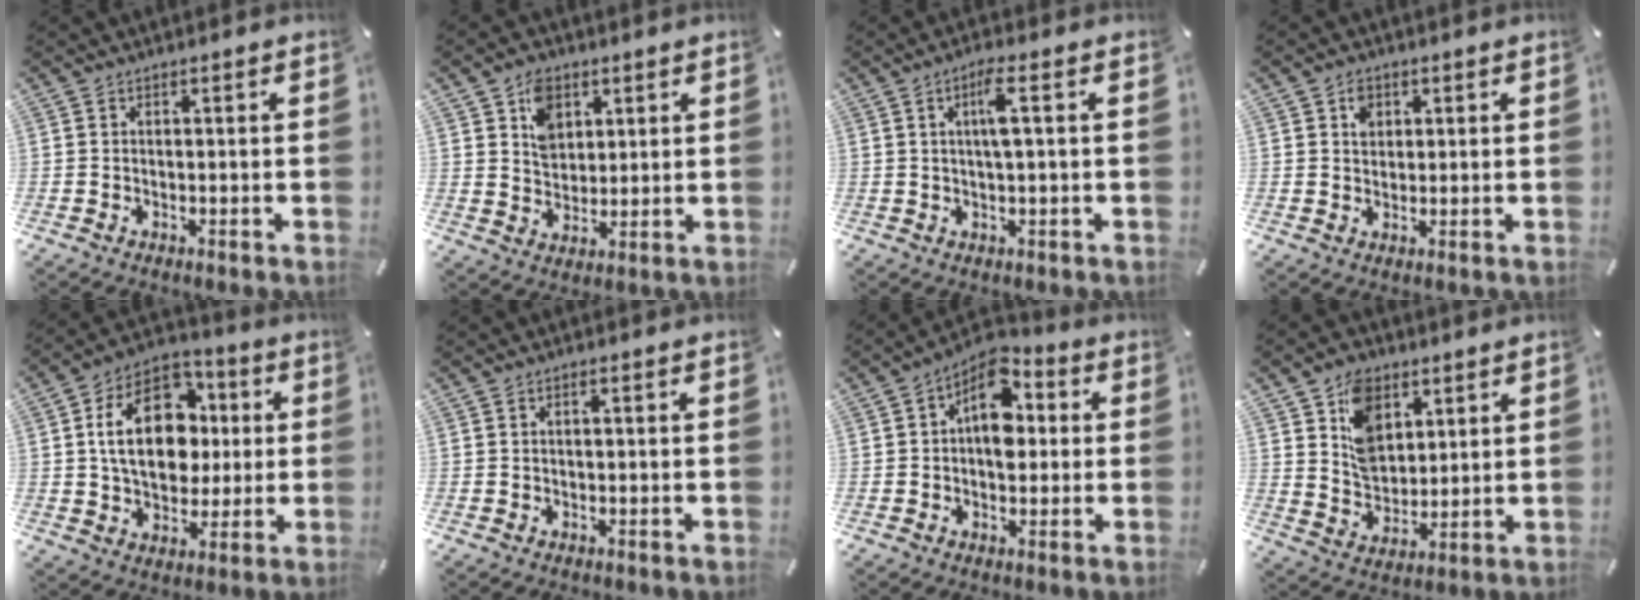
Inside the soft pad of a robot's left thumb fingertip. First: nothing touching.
{"total": 7.3, "force": [3.4, 5.8, 2.7], "torque": [-0.042, 0.001, 0.060]}
{"total": 5.5, "force": [1.3, 0.9, 5.3], "torque": [-0.097, -0.002, 0.016]}
{"total": 3.4, "force": [1.3, 2.9, 1.2], "torque": [-0.006, -0.004, 0.018]}
{"total": 19.1, "force": [2.3, 13.8, 12.9], "torque": [-0.220, 0.003, 0.041]}
{"total": 0.8, "force": [0.2, 0.4, 0.7], "torque": [-0.014, 0.003, 0.002]}
{"total": 10.6, "force": [2.5, 7.1, 7.5], "torque": [-0.105, -0.017, 0.041]}
{"total": 10.3, "force": [5.2, 7.6, 4.6], "torque": [-0.083, -0.013, 0.101]}